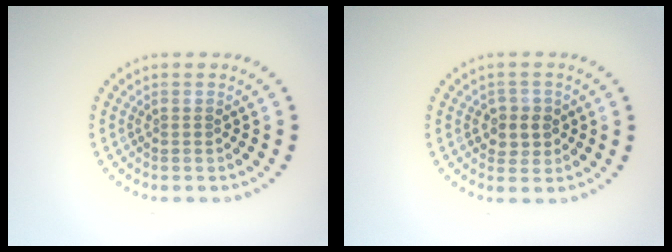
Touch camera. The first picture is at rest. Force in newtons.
{"total": 2.2, "press": 2.1, "slide": 0.7}